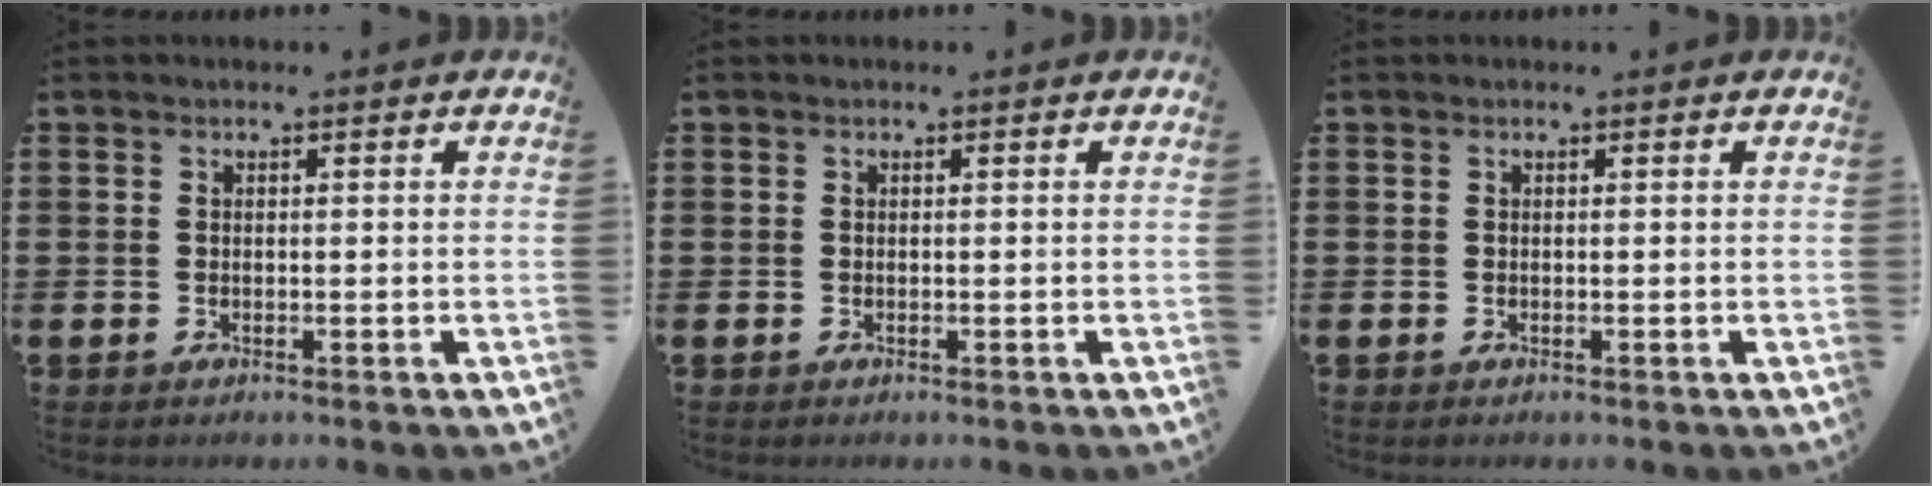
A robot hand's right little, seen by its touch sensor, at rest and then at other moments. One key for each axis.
{"total": 0.0}
{"total": 0.0}